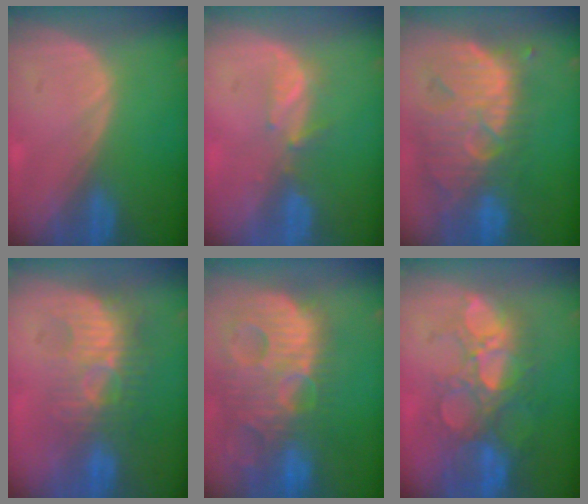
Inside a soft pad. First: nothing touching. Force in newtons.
{"total": 2.7, "press": 2.6, "slide": 0.8}
{"total": 12.8, "press": 11.2, "slide": 6.2}
{"total": 9.1, "press": 8.2, "slide": 3.9}
{"total": 14.5, "press": 12.5, "slide": 7.3}
{"total": 11.1, "press": 9.6, "slide": 5.5}